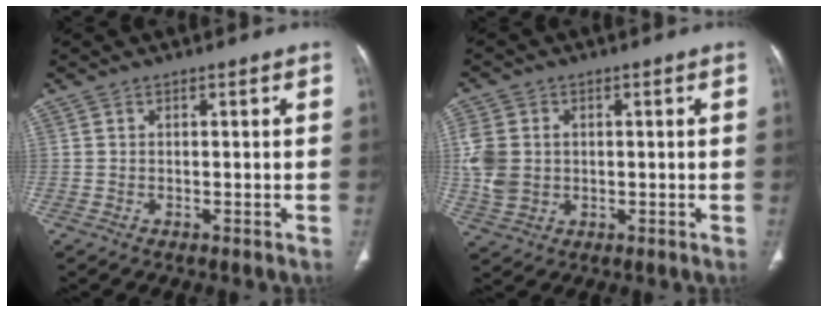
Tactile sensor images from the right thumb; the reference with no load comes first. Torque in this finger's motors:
{"motor_torque": [1.41, 1.38, 1.09, -0.11, 0.41]}